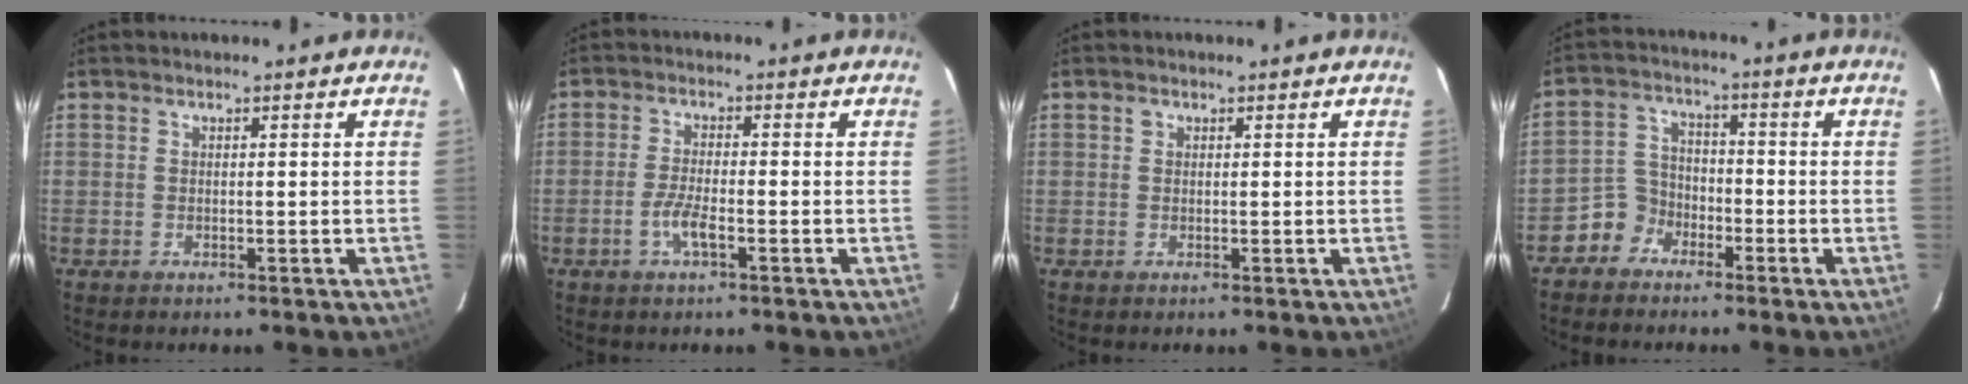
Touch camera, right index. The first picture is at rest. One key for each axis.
{"total": 3.8, "fx": -1.9, "fy": 0.7, "fz": 3.2, "tx": -0.072, "ty": -0.004, "tz": -0.038}
{"total": 0.7, "fx": 0.2, "fy": 0.6, "fz": 0.1, "tx": -0.002, "ty": 0.004, "tz": 0.003}
{"total": 5.5, "fx": -3.7, "fy": 4.0, "fz": 0.2, "tx": -0.007, "ty": 0.030, "tz": -0.076}